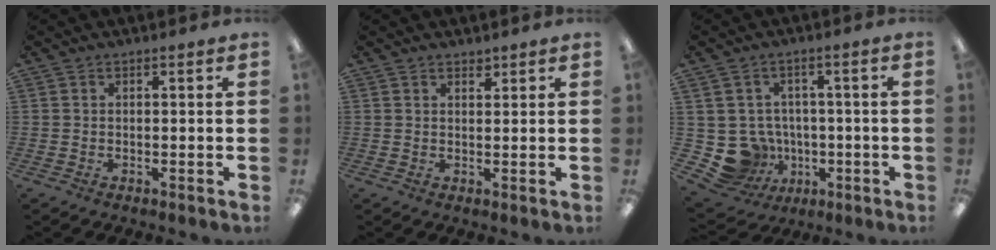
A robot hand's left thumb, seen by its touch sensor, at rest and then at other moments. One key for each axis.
{"total": 1.6, "fx": 1.4, "fy": 0.5, "fz": 0.3, "tx": 0.002, "ty": -0.005, "tz": 0.025}
{"total": 9.5, "fx": -1.8, "fy": 9.0, "fz": 2.4, "tx": -0.067, "ty": 0.008, "tz": -0.017}